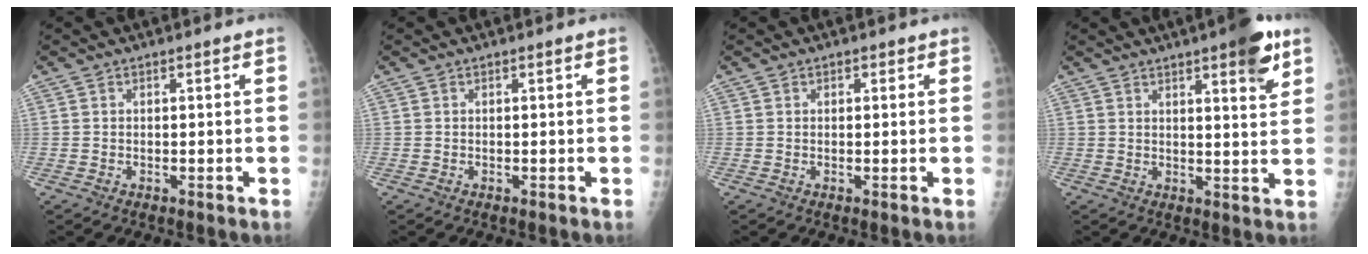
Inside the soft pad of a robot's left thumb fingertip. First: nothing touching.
{"total": 0.0}
{"total": 0.9, "force": [0.5, 0.7, 0.3], "torque": [0.010, 0.000, 0.002]}
{"total": 8.8, "force": [5.1, 2.0, 6.9], "torque": [-0.078, -0.023, 0.063]}